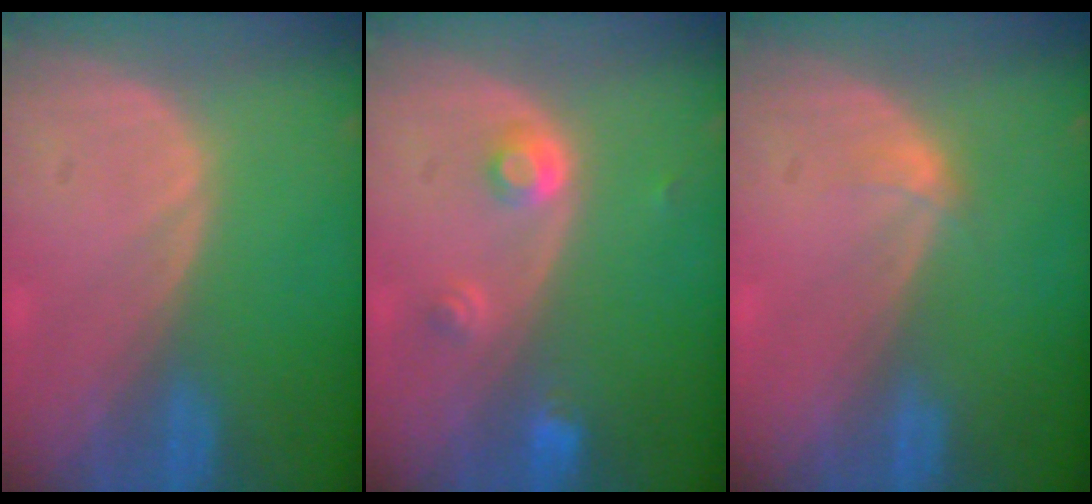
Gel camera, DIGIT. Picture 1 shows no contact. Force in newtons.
{"total": 3.0, "press": 2.8, "slide": 1.2}
{"total": 1.0, "press": 1.0, "slide": 0.1}